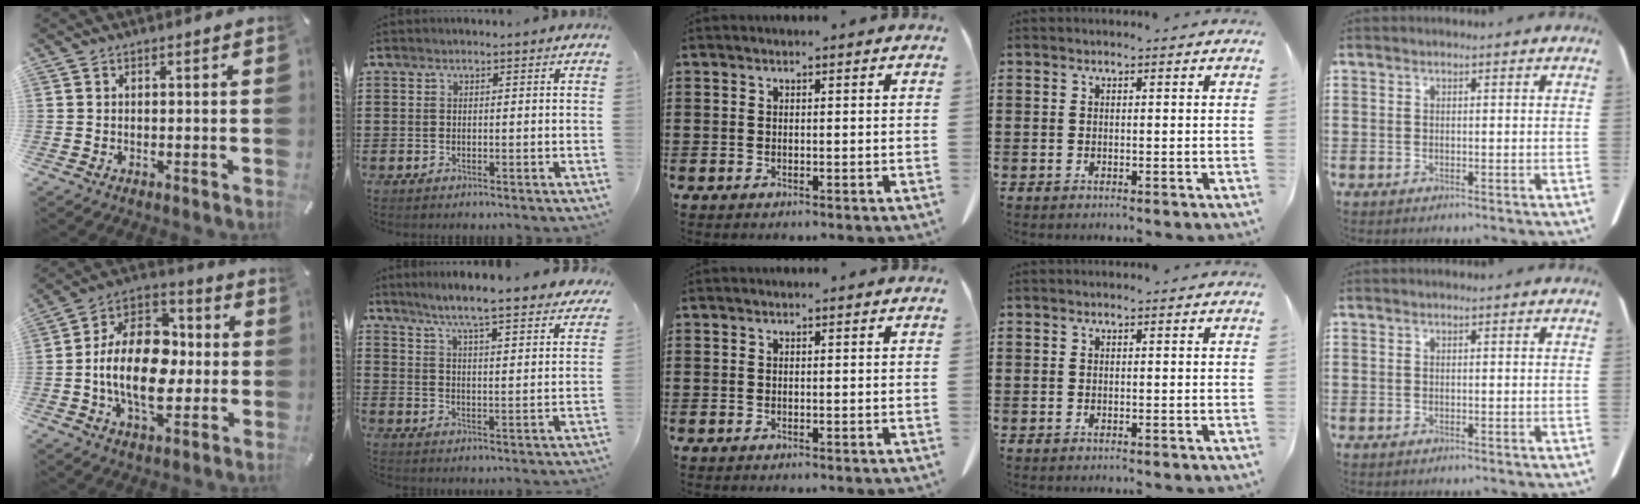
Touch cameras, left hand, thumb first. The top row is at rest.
{"thumb": {"total": 18.1, "force": [-2.4, 12.0, 13.3], "torque": [-0.269, 0.008, -0.047]}, "index": {"total": 5.7, "force": [5.2, -0.7, 2.3], "torque": [-0.070, -0.040, 0.083]}}